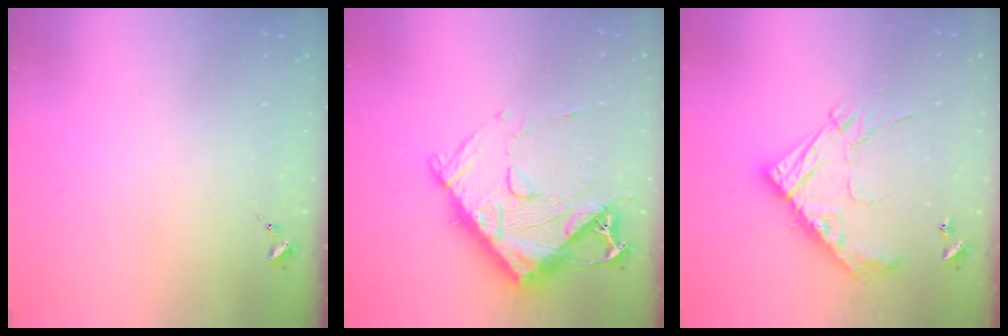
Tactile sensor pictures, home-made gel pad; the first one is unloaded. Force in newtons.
{"total": 15.6, "press": 15.6, "slide": 1.1}
{"total": 17.6, "press": 17.6, "slide": 1.2}